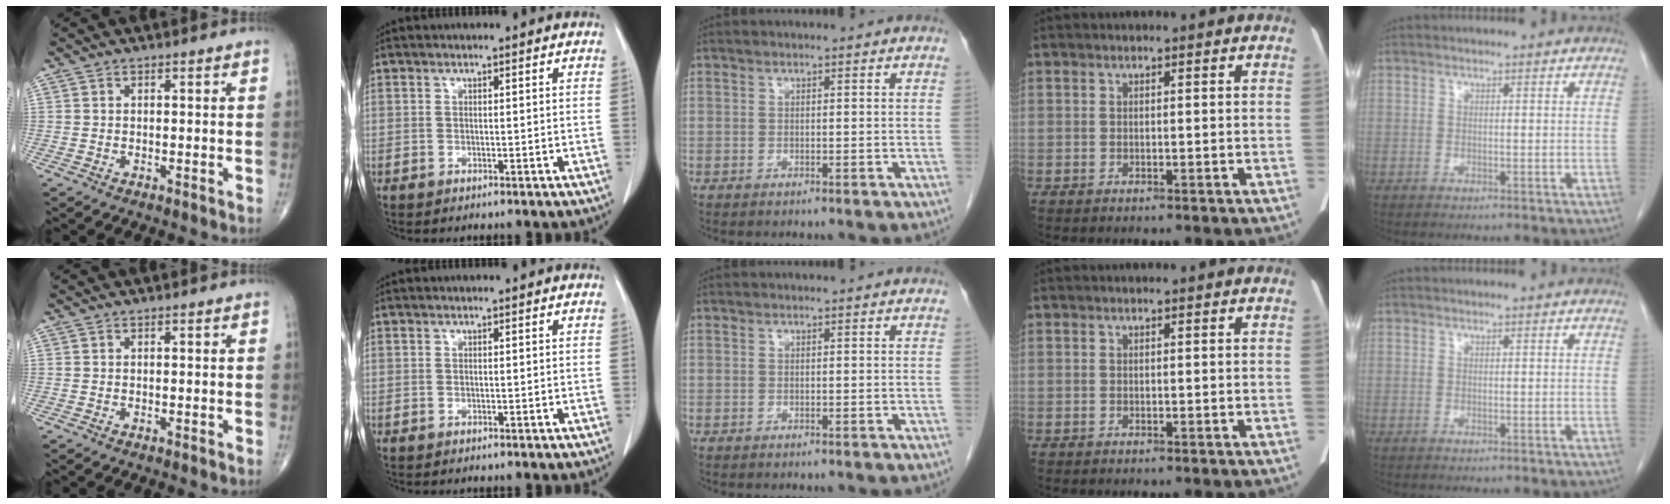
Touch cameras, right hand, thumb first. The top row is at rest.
{}